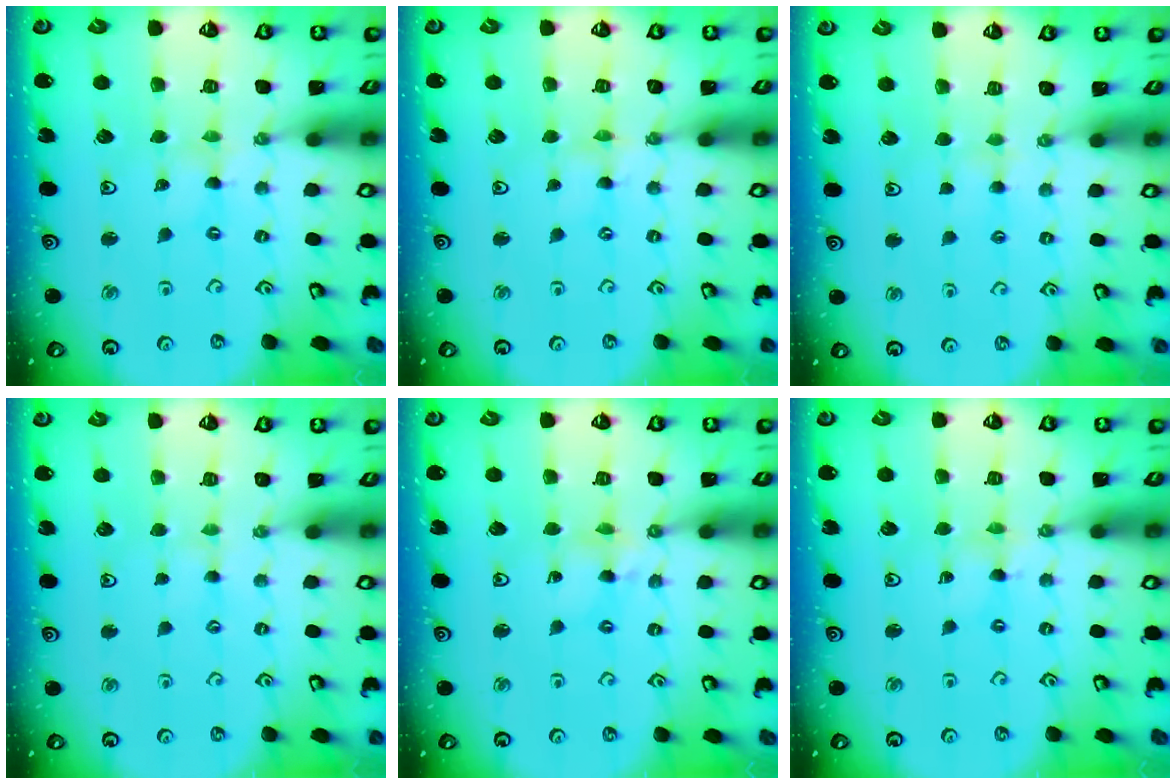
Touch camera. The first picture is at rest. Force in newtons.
{"total": 0.0}
{"total": 2.7, "press": 2.6, "slide": 0.4}
{"total": 1.7, "press": 1.7, "slide": 0.3}
{"total": 4.0, "press": 4.0, "slide": 0.4}
{"total": 0.9, "press": 0.9, "slide": 0.2}